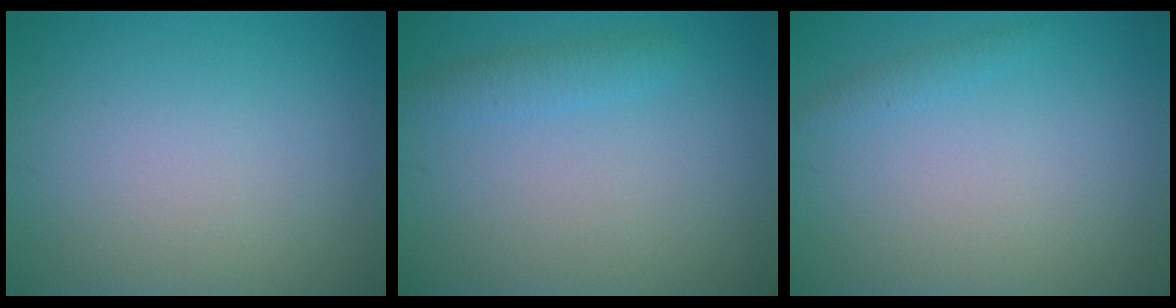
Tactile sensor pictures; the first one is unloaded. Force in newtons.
{"total": 1.6, "press": 1.6, "slide": 0.0}
{"total": 0.8, "press": 0.8, "slide": 0.2}